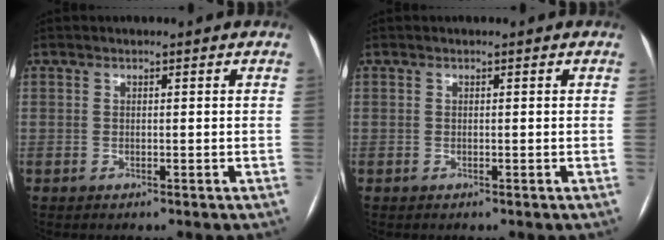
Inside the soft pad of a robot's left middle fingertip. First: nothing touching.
{"total": 0.0}